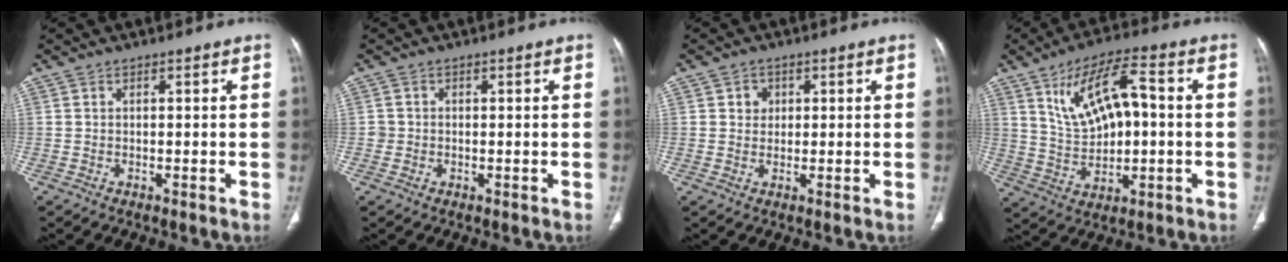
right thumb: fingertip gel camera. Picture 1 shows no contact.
{"total": 1.3, "force": [-0.2, 1.3, 0.1], "torque": [0.006, 0.006, -0.004]}
{"total": 2.5, "force": [0.8, 2.3, 0.9], "torque": [0.001, -0.001, 0.010]}
{"total": 13.4, "force": [2.8, 6.3, 11.5], "torque": [-0.186, 0.014, 0.056]}